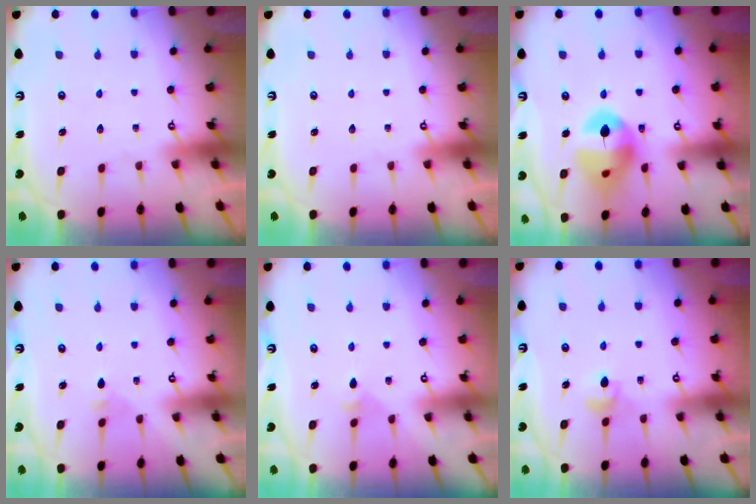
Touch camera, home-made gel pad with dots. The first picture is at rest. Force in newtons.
{"total": 0.0}
{"total": 14.3, "press": 14.2, "slide": 1.6}
{"total": 2.0, "press": 2.0, "slide": 0.5}
{"total": 2.8, "press": 2.7, "slide": 0.7}
{"total": 4.2, "press": 4.1, "slide": 0.8}